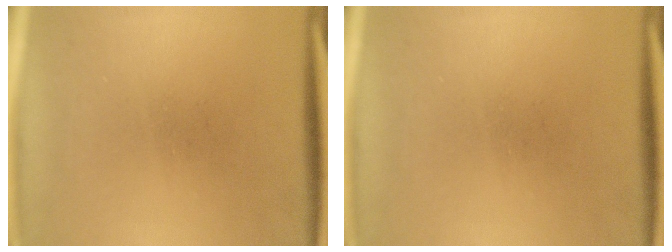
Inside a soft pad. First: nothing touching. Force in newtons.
{"total": 0.0}